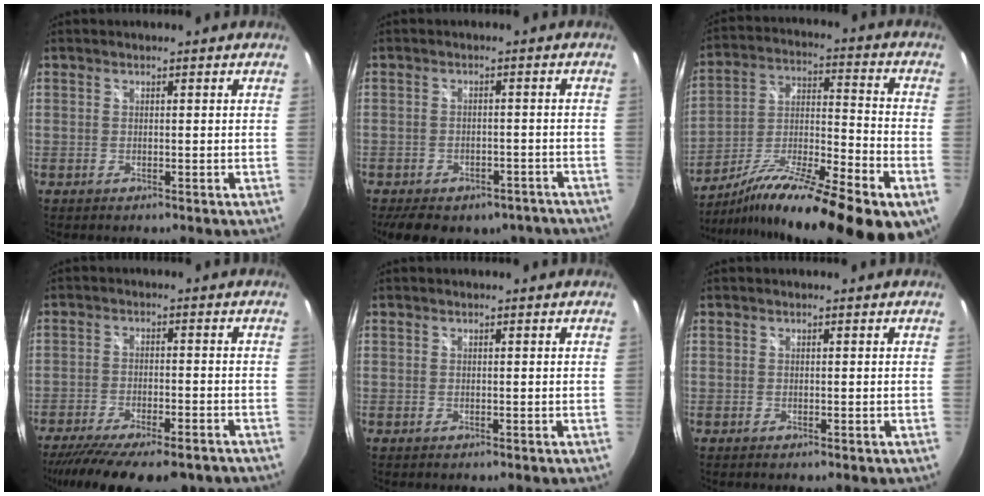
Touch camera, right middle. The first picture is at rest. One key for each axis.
{"total": 14.8, "fx": -10.9, "fy": 7.5, "fz": 6.6, "tx": -0.137, "ty": -0.005, "tz": -0.130}
{"total": 24.8, "fx": -15.9, "fy": 4.5, "fz": 18.5, "tx": -0.276, "ty": -0.027, "tz": -0.253}
{"total": 18.1, "fx": -14.2, "fy": 5.1, "fz": 10.0, "tx": -0.197, "ty": -0.045, "tz": -0.206}
{"total": 0.0}
{"total": 0.0}